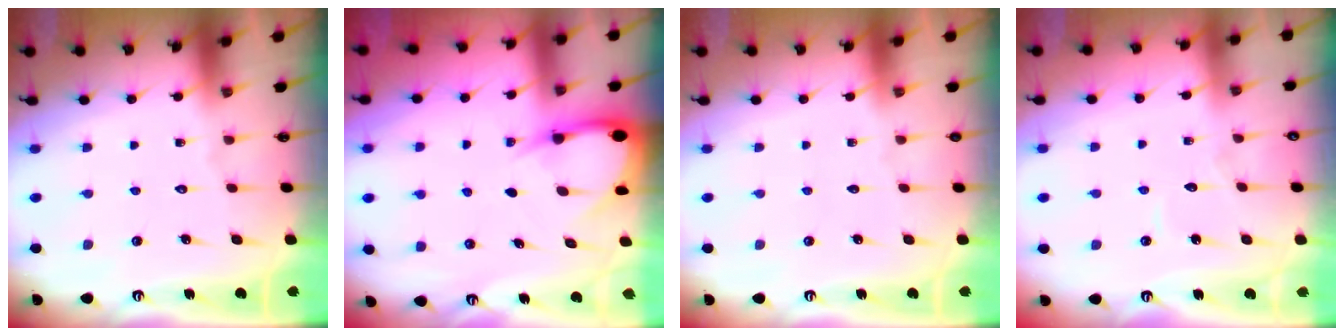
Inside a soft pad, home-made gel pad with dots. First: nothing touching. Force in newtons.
{"total": 4.9, "press": 4.9, "slide": 0.6}
{"total": 0.0}
{"total": 3.0, "press": 3.0, "slide": 0.3}